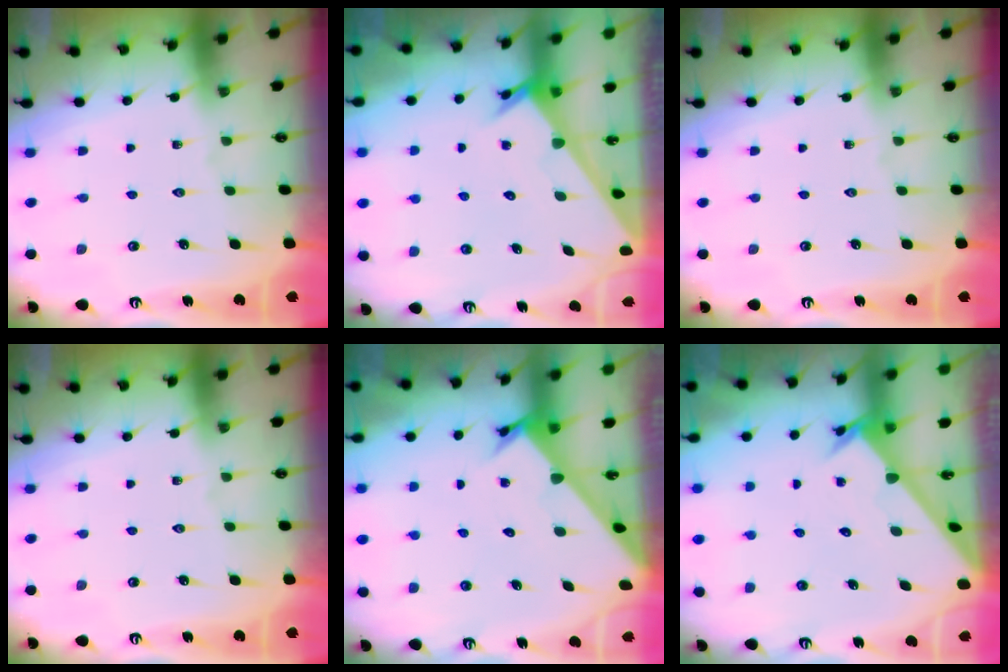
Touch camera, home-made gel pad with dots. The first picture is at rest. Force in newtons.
{"total": 2.6, "press": 2.6, "slide": 0.1}
{"total": 0.0}
{"total": 0.0}
{"total": 2.1, "press": 2.1, "slide": 0.2}
{"total": 2.5, "press": 2.5, "slide": 0.2}